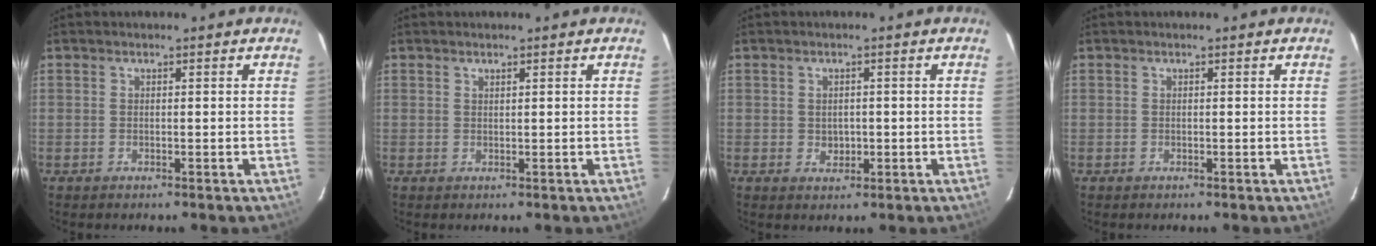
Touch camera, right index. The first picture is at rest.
{"total": 0.8, "force": [0.7, 0.1, 0.3], "torque": [-0.005, 0.000, 0.013]}
{"total": 2.3, "force": [-0.2, 2.0, 1.2], "torque": [-0.018, 0.002, 0.001]}
{"total": 0.0}